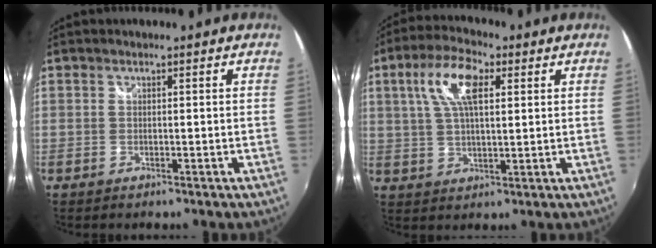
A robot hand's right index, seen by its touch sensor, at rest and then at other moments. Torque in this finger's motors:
{"motor_torque": [0.58, -0.19, 0.57, 0.14]}